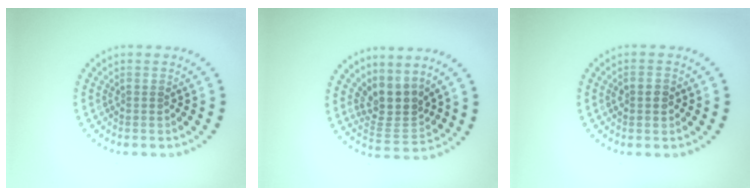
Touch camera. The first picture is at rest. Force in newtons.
{"total": 3.3, "press": 2.4, "slide": 2.2}
{"total": 1.2, "press": 1.2, "slide": 0.2}